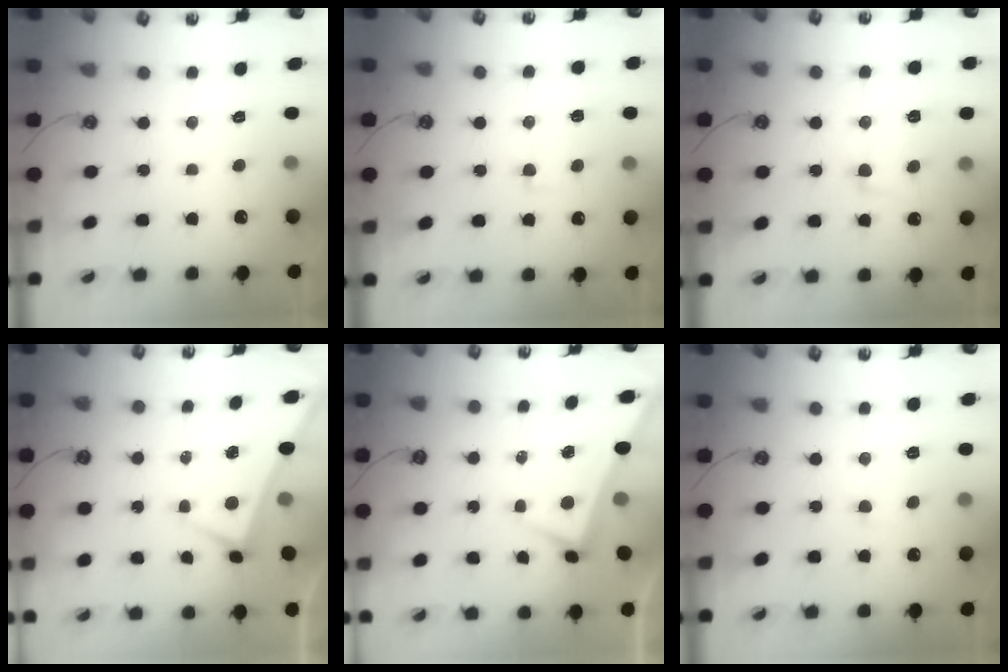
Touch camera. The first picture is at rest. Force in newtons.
{"total": 1.3, "press": 0.3, "slide": 1.3}
{"total": 2.1, "press": 1.8, "slide": 1.1}
{"total": 3.0, "press": 3.0, "slide": 0.1}
{"total": 3.0, "press": 3.0, "slide": 0.0}
{"total": 1.9, "press": 1.8, "slide": 0.5}